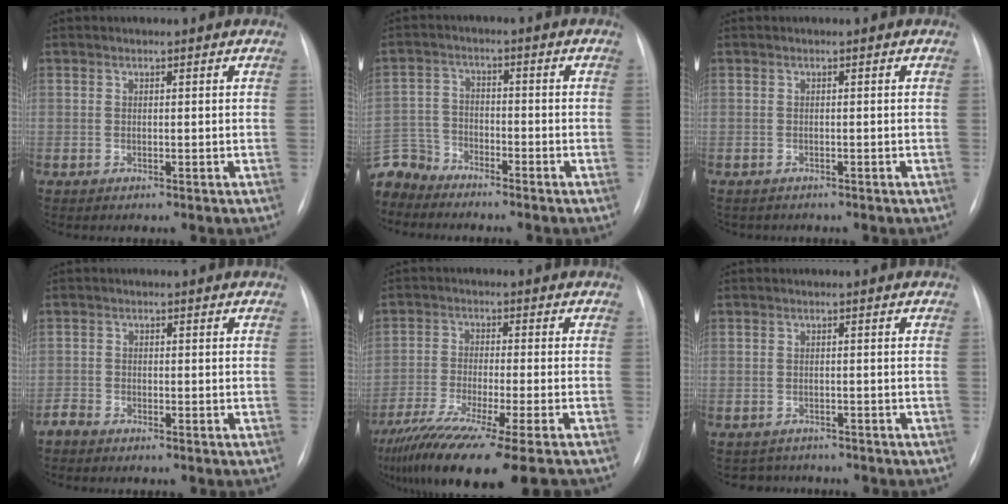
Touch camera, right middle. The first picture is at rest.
{"total": 7.0, "force": [-6.6, 2.2, -0.2], "torque": [0.000, 0.003, -0.137]}
{"total": 2.4, "force": [-2.0, 1.2, 0.3], "torque": [-0.006, 0.001, -0.025]}
{"total": 1.5, "force": [-1.4, 0.4, 0.3], "torque": [-0.006, -0.001, -0.027]}
{"total": 17.2, "force": [-13.3, -0.6, 10.9], "torque": [-0.176, -0.054, -0.218]}
{"total": 3.0, "force": [-2.7, 1.2, -0.5], "torque": [0.005, 0.001, -0.039]}